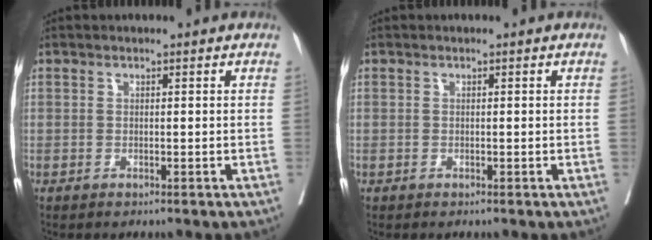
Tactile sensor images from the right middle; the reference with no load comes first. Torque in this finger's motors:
{"motor_torque": [1.12, -1.02, -0.02, -0.20]}